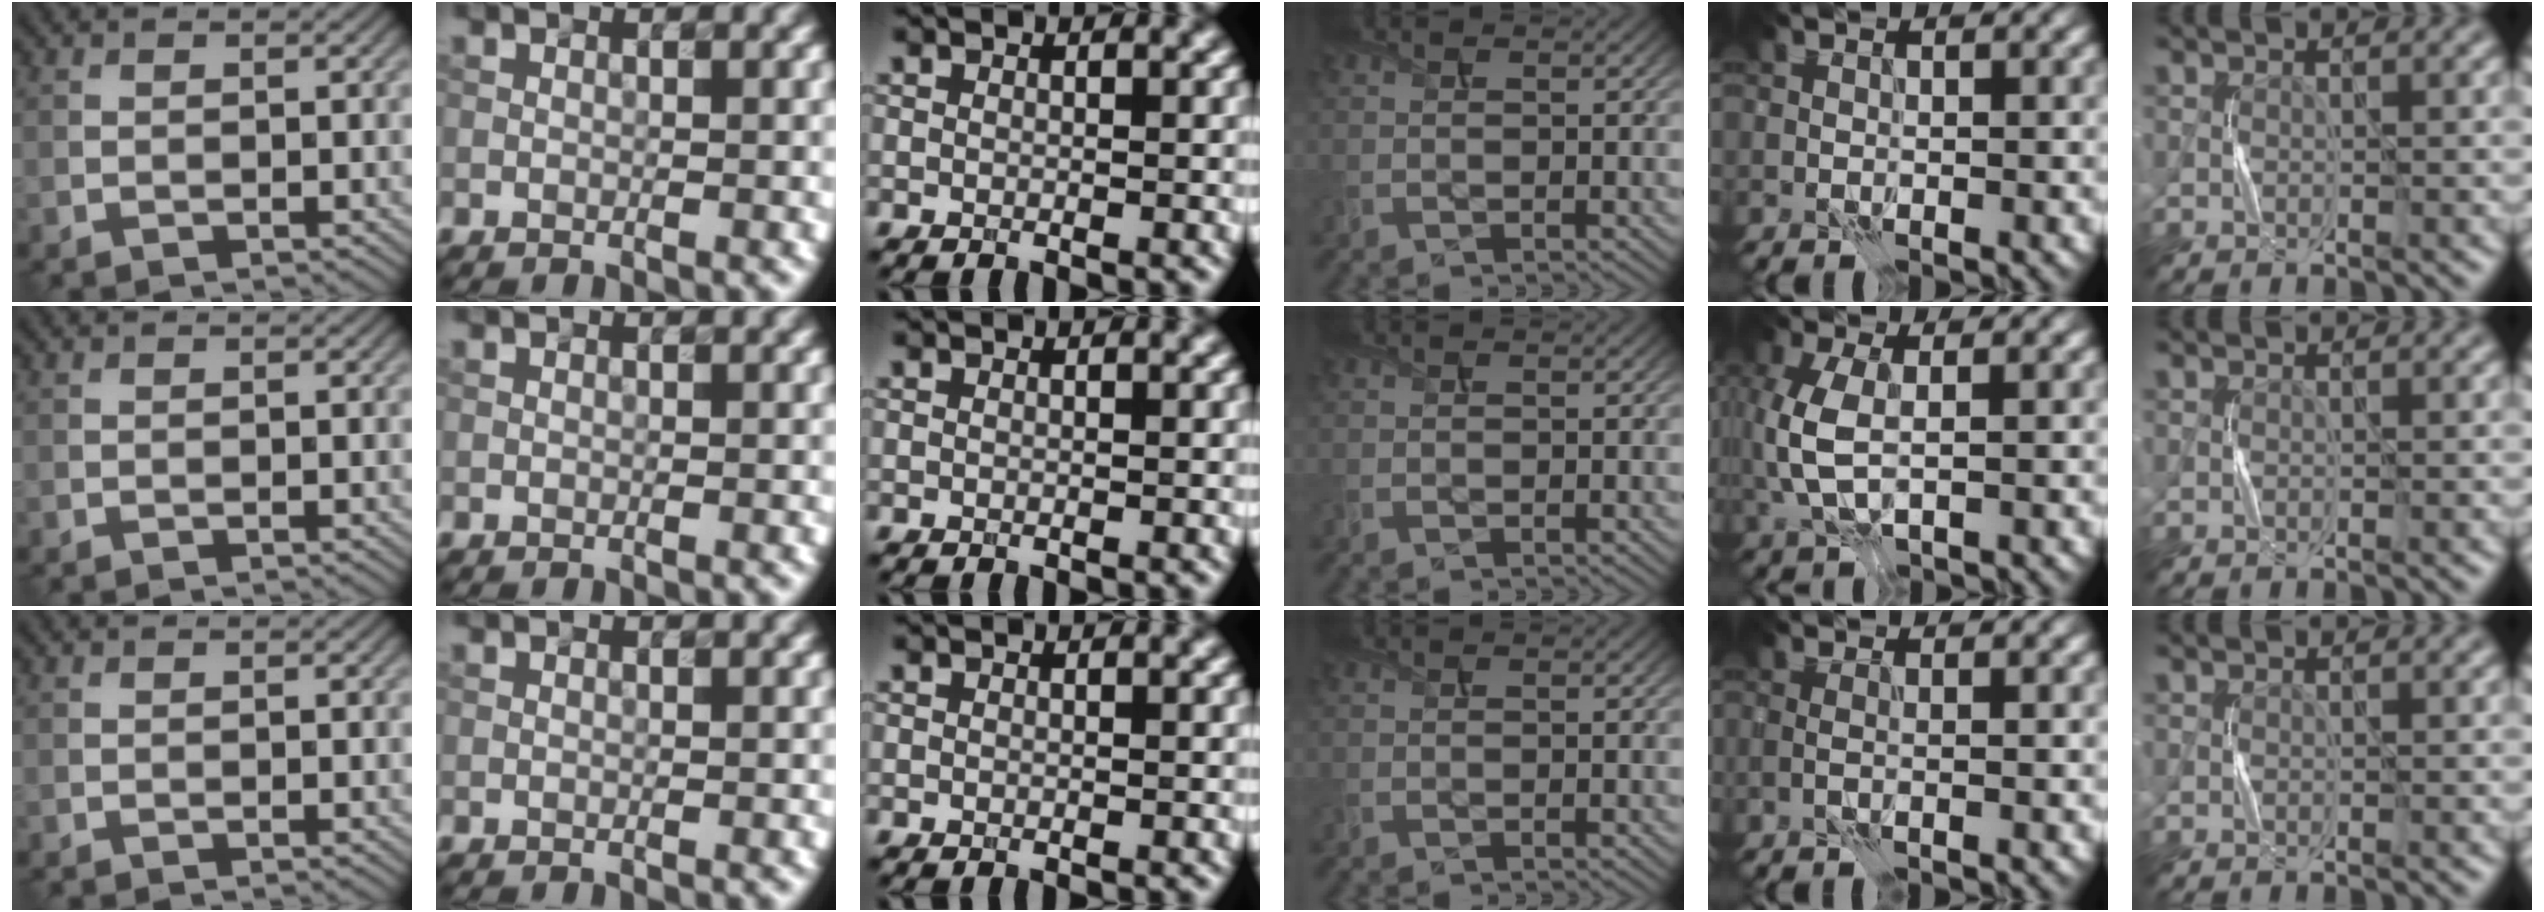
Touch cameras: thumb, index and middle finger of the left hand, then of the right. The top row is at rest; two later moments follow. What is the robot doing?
{"motion": "press", "object": "sticky note"}